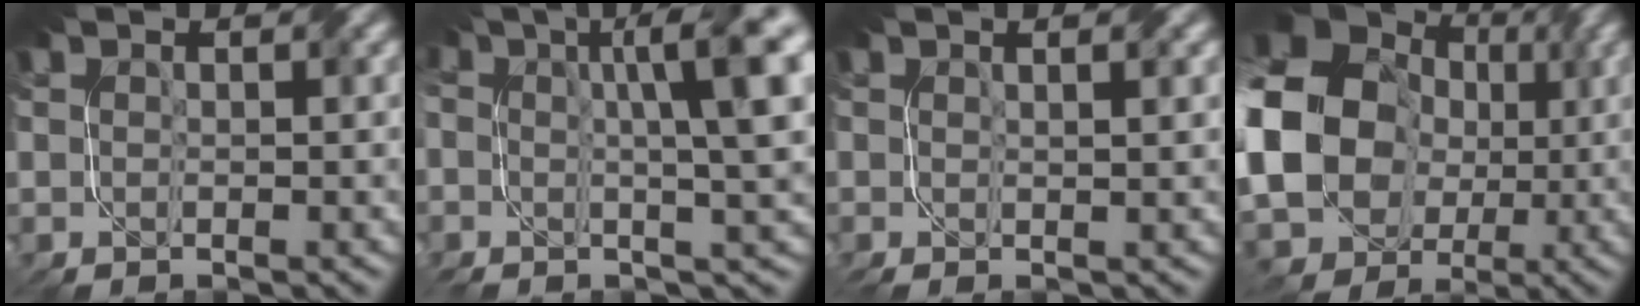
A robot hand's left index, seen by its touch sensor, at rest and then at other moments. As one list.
[{"total": 9.3, "force": [1.3, 2.2, 8.9], "torque": [-0.101, 0.017, 0.019]}, {"total": 2.2, "force": [0.6, 0.8, 2.0], "torque": [-0.015, 0.002, 0.003]}, {"total": 21.4, "force": [0.1, 19.0, 10.0], "torque": [-0.228, 0.013, -0.040]}]